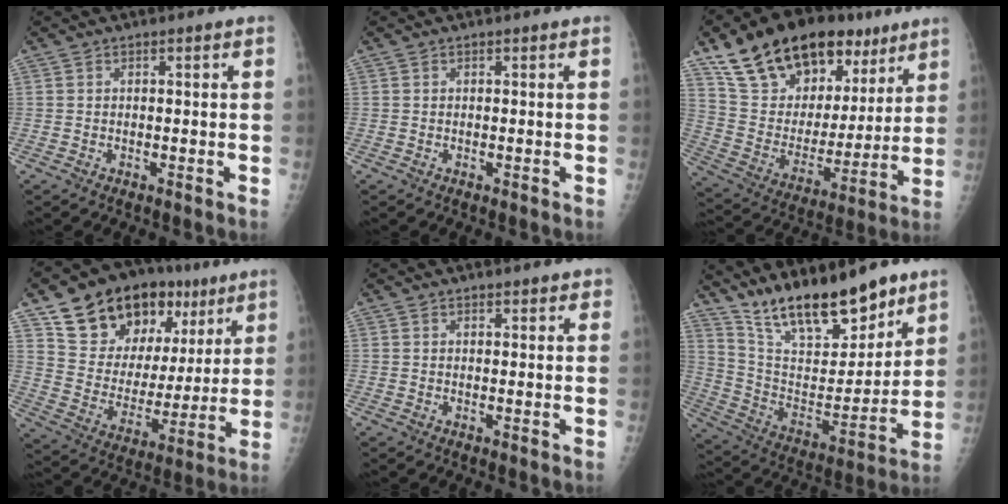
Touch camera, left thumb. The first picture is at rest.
{"total": 0.0}
{"total": 27.0, "force": [16.1, 14.7, 15.8], "torque": [-0.223, -0.022, 0.276]}
{"total": 23.5, "force": [13.1, 14.2, 13.3], "torque": [-0.165, -0.019, 0.224]}
{"total": 1.7, "force": [1.4, 0.7, 0.6], "torque": [0.006, -0.004, 0.015]}
{"total": 20.8, "force": [16.0, 6.9, 11.4], "torque": [-0.146, -0.089, 0.285]}